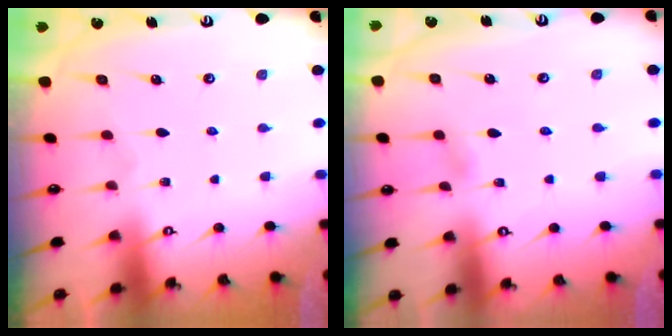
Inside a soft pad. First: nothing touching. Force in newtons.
{"total": 2.6, "press": 2.6, "slide": 0.4}